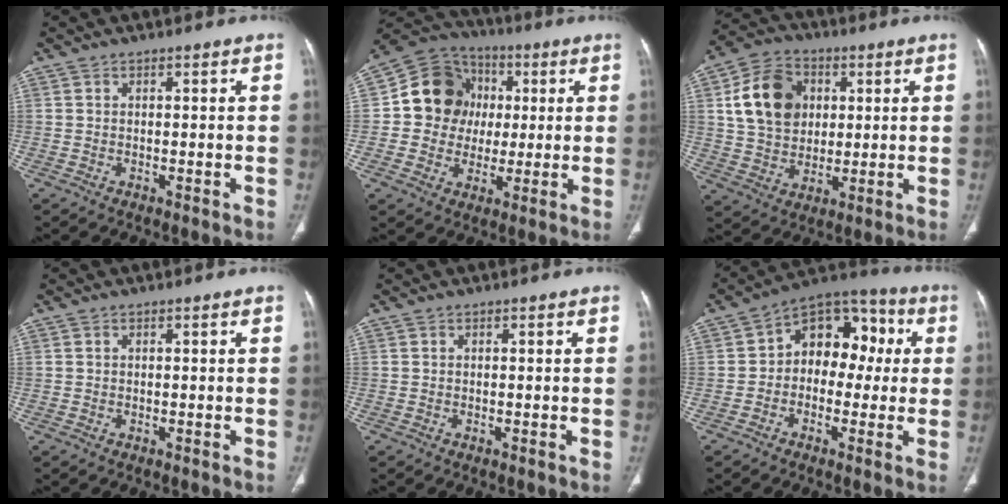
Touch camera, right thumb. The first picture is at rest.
{"total": 14.0, "force": [1.4, 12.7, 5.7], "torque": [-0.060, 0.017, 0.019]}
{"total": 14.3, "force": [3.4, 11.1, 8.3], "torque": [-0.125, 0.004, 0.060]}
{"total": 0.0}
{"total": 0.0}
{"total": 13.0, "force": [1.0, 9.3, 9.1], "torque": [-0.077, 0.044, -0.004]}